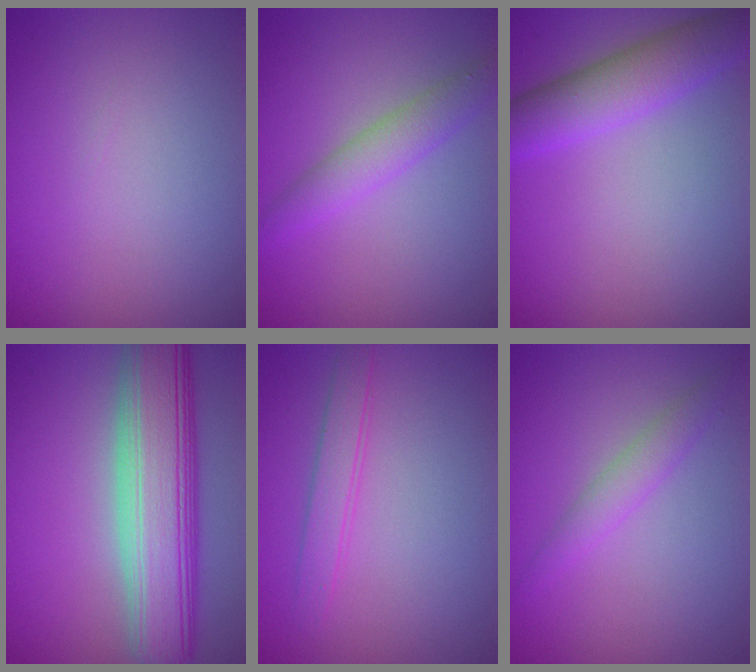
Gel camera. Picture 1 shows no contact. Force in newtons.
{"total": 2.8, "press": 2.8, "slide": 0.0}
{"total": 4.8, "press": 4.8, "slide": 0.1}
{"total": 9.7, "press": 9.7, "slide": 0.6}
{"total": 1.9, "press": 1.9, "slide": 0.1}
{"total": 2.0, "press": 2.0, "slide": 0.0}